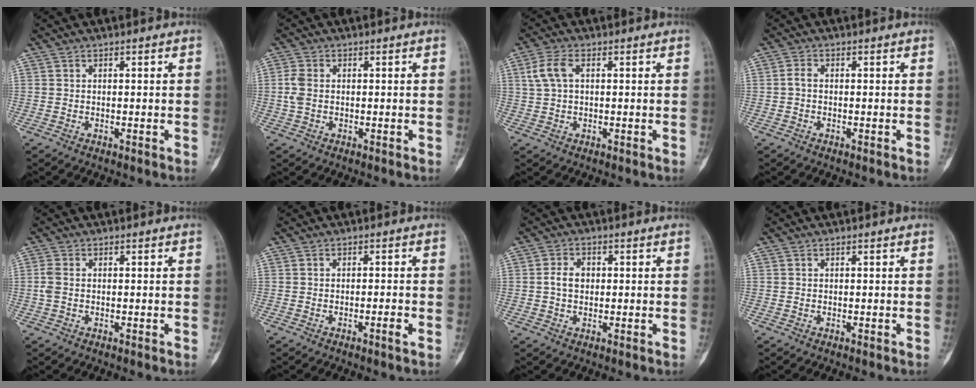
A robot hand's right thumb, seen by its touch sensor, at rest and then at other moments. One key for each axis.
{"total": 2.9, "fx": 0.0, "fy": 1.9, "fz": 2.2, "tx": -0.063, "ty": 0.003, "tz": -0.004}
{"total": 4.7, "fx": 1.1, "fy": 2.6, "fz": 3.8, "tx": -0.091, "ty": 0.012, "tz": 0.022}
{"total": 1.5, "fx": -0.2, "fy": 0.9, "fz": 1.2, "tx": -0.022, "ty": 0.002, "tz": -0.009}
{"total": 2.0, "fx": -0.1, "fy": 1.2, "fz": 1.6, "tx": -0.049, "ty": 0.000, "tz": -0.006}
{"total": 1.7, "fx": -0.8, "fy": 0.1, "fz": 1.5, "tx": -0.029, "ty": 0.002, "tz": -0.016}
{"total": 3.6, "fx": 0.1, "fy": 2.6, "fz": 2.4, "tx": -0.043, "ty": 0.010, "tz": -0.002}
{"total": 0.0}